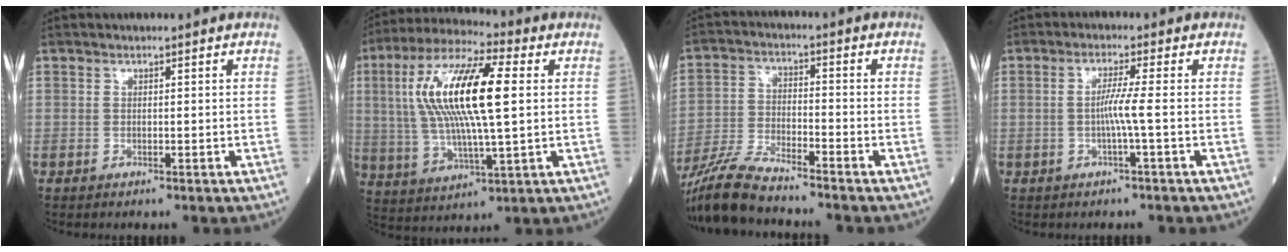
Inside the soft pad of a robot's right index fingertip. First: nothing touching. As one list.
[{"total": 17.6, "force": [2.9, 3.3, 17.0], "torque": [-0.348, 0.019, 0.051]}, {"total": 9.4, "force": [-8.5, 0.4, 4.0], "torque": [-0.083, -0.022, -0.165]}, {"total": 3.4, "force": [-0.6, -0.9, 3.2], "torque": [-0.061, 0.000, -0.012]}]